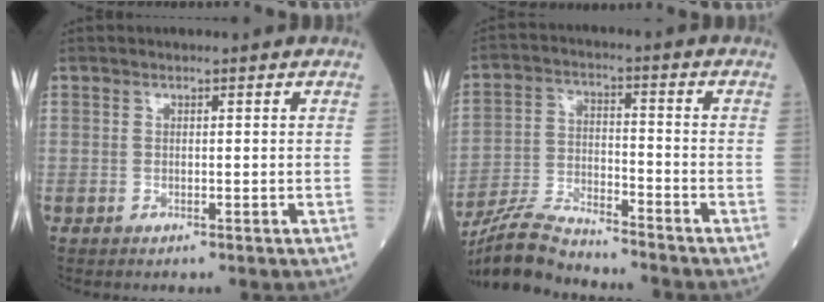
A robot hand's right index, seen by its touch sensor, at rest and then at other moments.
{"total": 10.1, "force": [-9.7, 0.6, 2.7], "torque": [-0.057, -0.008, -0.182]}